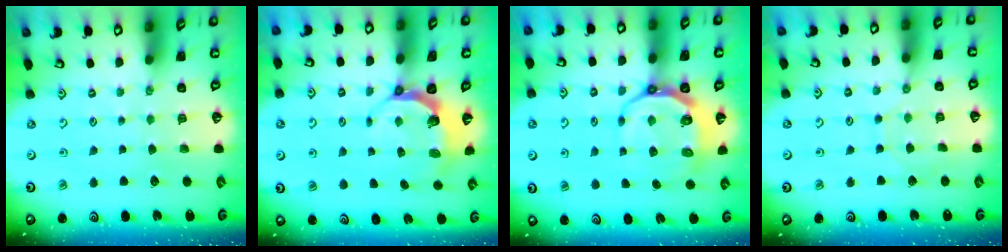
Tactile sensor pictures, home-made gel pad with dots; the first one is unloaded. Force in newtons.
{"total": 5.4, "press": 4.3, "slide": 3.2}
{"total": 8.7, "press": 8.0, "slide": 3.4}
{"total": 5.6, "press": 5.6, "slide": 0.1}